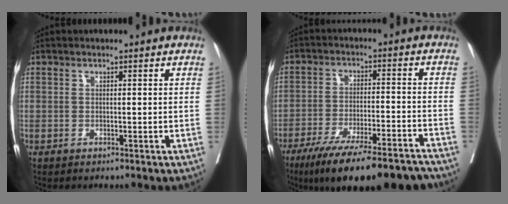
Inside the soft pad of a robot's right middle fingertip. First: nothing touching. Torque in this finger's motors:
{"motor_torque": [1.11, -1.02, 0.31, 0.09]}